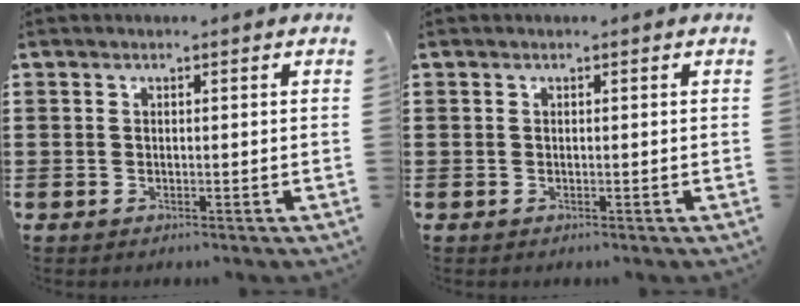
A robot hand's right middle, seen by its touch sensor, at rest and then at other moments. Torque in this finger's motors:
{"motor_torque": [0.00, 0.00, 0.00, 0.00]}